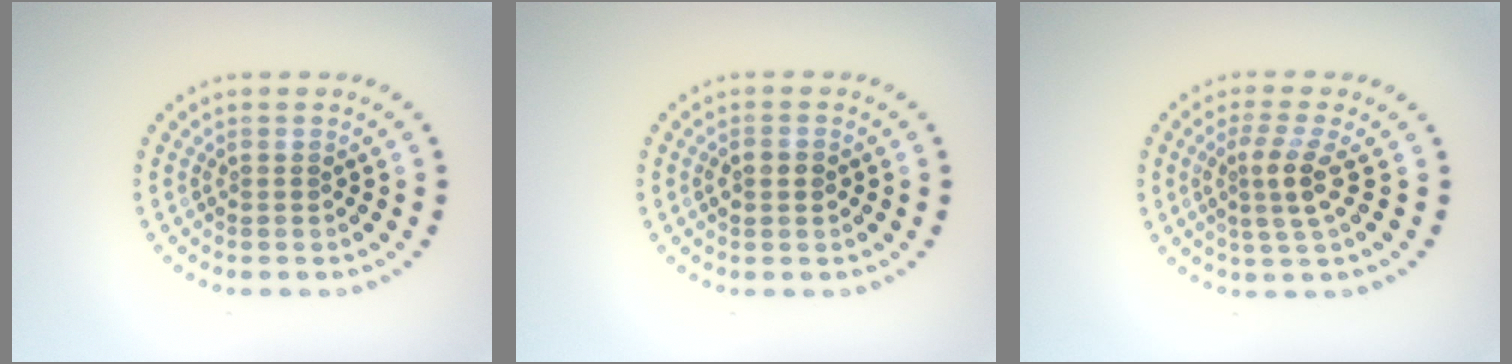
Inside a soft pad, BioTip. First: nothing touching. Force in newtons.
{"total": 1.3, "press": 1.3, "slide": 0.1}
{"total": 2.8, "press": 2.4, "slide": 1.5}